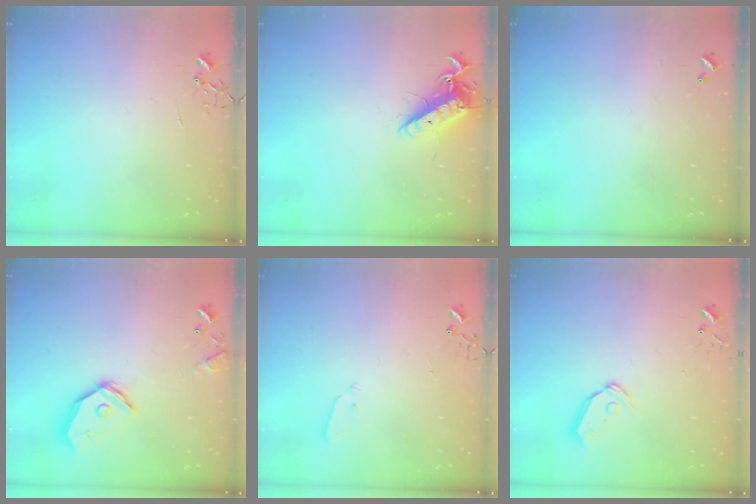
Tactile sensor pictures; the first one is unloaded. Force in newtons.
{"total": 13.6, "press": 13.5, "slide": 1.3}
{"total": 0.0}
{"total": 15.5, "press": 15.3, "slide": 2.2}
{"total": 3.0, "press": 2.9, "slide": 0.7}
{"total": 8.5, "press": 8.4, "slide": 0.9}